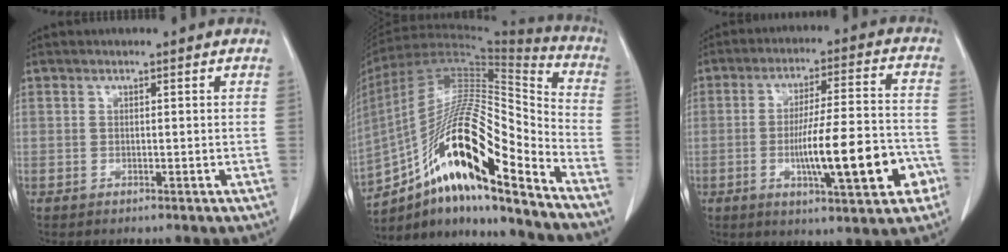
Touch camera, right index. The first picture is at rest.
{"total": 22.4, "force": [-13.5, 3.3, 17.6], "torque": [-0.323, 0.007, -0.237]}
{"total": 14.8, "force": [-4.6, 2.1, 14.0], "torque": [-0.224, 0.006, -0.063]}